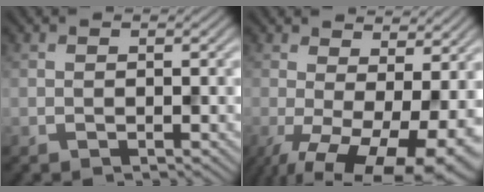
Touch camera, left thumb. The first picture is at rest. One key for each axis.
{"total": 13.3, "fx": -3.3, "fy": 5.9, "fz": 11.5, "tx": -0.182, "ty": -0.024, "tz": -0.038}